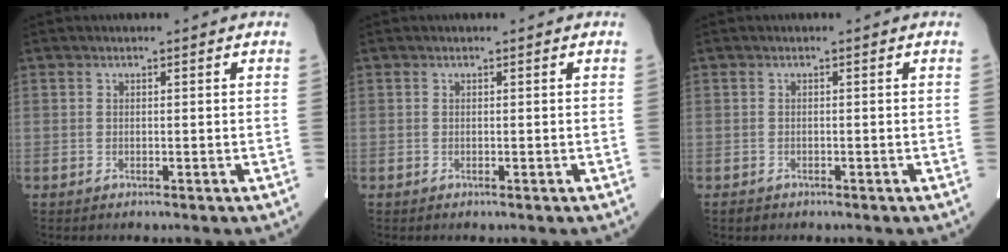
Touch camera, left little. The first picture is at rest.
{"total": 0.0}
{"total": 1.0, "force": [-0.8, 0.6, 0.2], "torque": [-0.009, -0.001, -0.010]}